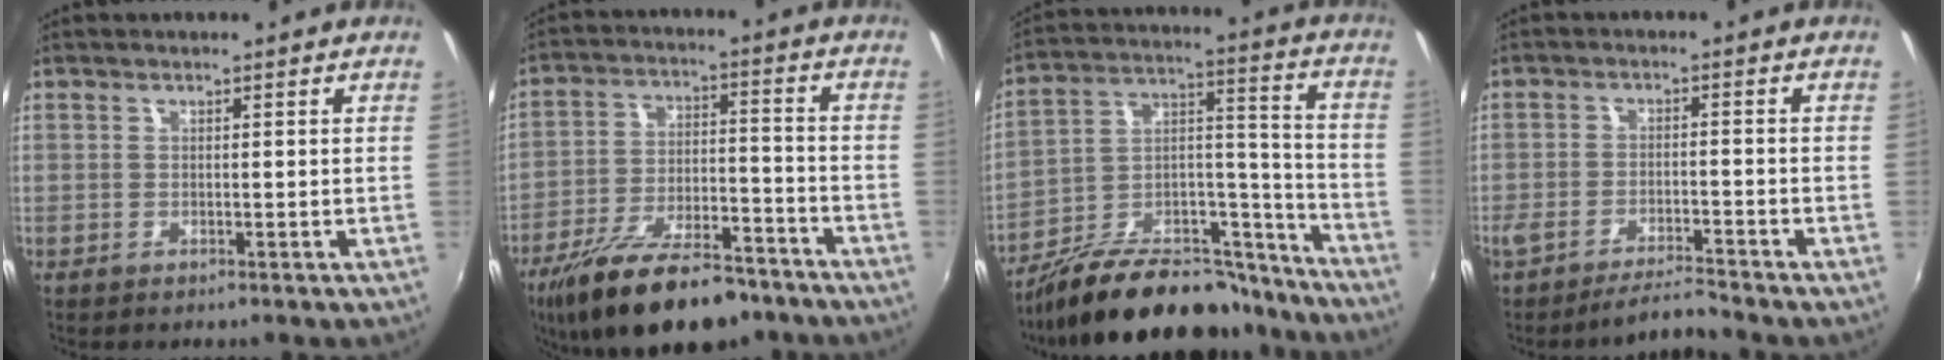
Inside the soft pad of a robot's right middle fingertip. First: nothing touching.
{"total": 20.1, "force": [-15.0, 7.3, 11.2], "torque": [-0.212, -0.022, -0.234]}
{"total": 25.8, "force": [-20.6, 9.7, 12.1], "torque": [-0.193, 0.043, -0.303]}
{"total": 4.7, "force": [-4.6, -0.2, 1.0], "torque": [-0.039, -0.003, -0.085]}